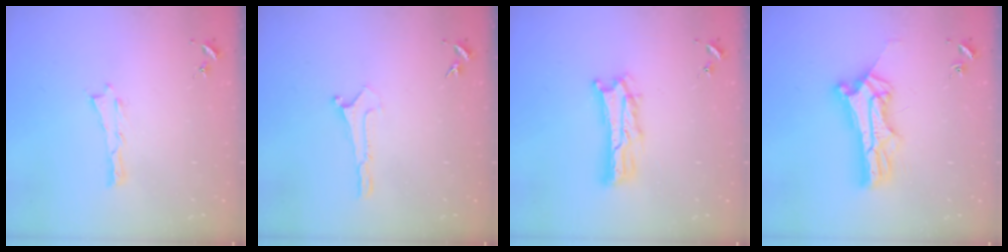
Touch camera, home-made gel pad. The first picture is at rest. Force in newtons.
{"total": 0.0}
{"total": 5.1, "press": 5.1, "slide": 0.5}
{"total": 10.9, "press": 10.9, "slide": 0.8}